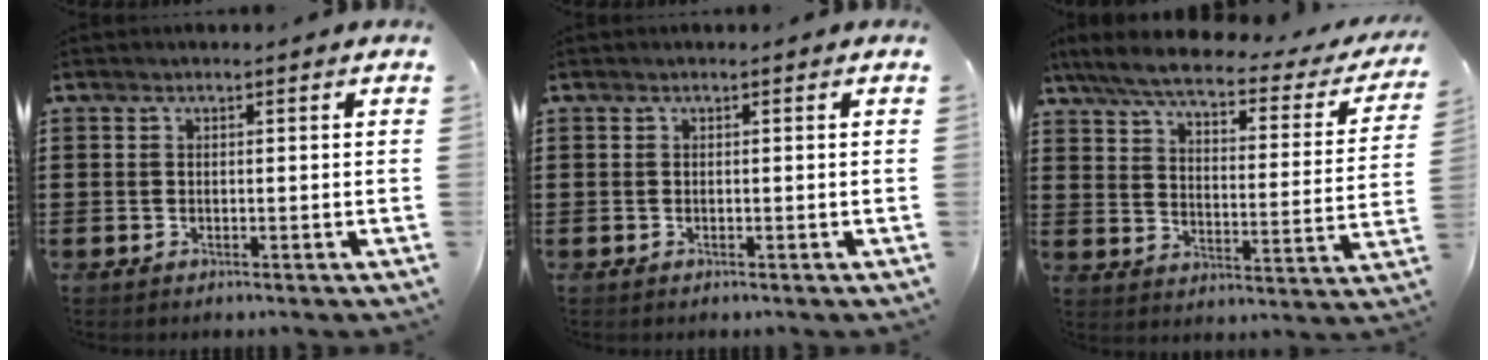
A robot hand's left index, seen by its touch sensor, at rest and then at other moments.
{"total": 0.0}
{"total": 5.9, "force": [4.8, 0.7, 3.3], "torque": [-0.086, -0.028, 0.079]}